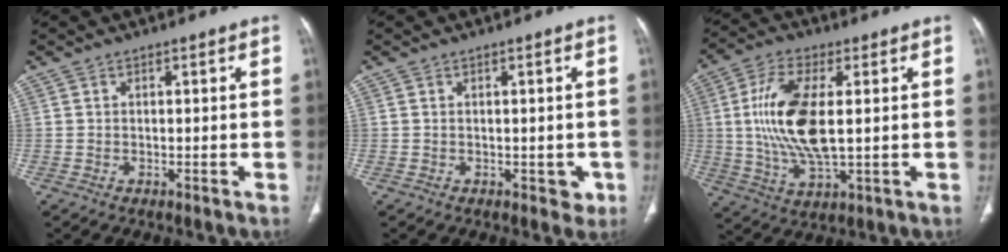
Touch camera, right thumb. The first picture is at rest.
{"total": 2.4, "force": [-0.7, 1.8, 1.5], "torque": [0.001, 0.002, -0.005]}
{"total": 14.9, "force": [1.3, 6.3, 13.4], "torque": [-0.278, -0.007, 0.027]}